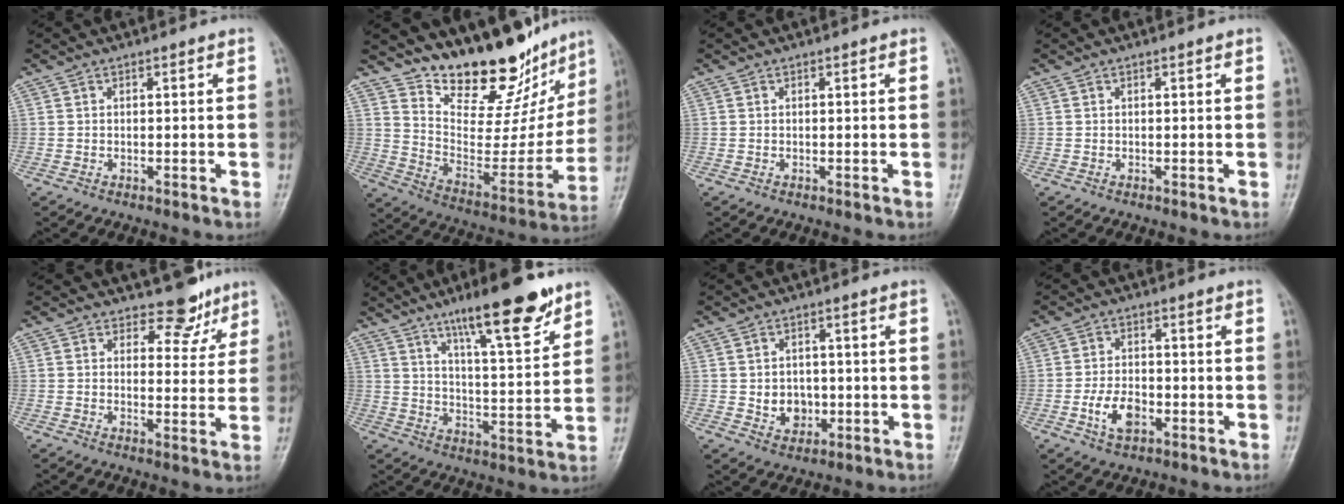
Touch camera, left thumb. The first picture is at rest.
{"total": 20.7, "force": [17.2, 8.2, 8.0], "torque": [-0.066, -0.117, 0.268]}
{"total": 0.0}
{"total": 0.0}
{"total": 5.5, "force": [4.5, 3.0, 1.0], "torque": [0.016, -0.035, 0.057]}
{"total": 15.3, "force": [10.2, 3.2, 10.9], "torque": [-0.150, -0.055, 0.167]}
{"total": 5.0, "force": [-0.5, 4.2, 2.6], "torque": [-0.015, 0.003, 0.000]}
{"total": 6.0, "force": [-2.1, 3.7, 4.2], "torque": [-0.073, 0.011, -0.040]}